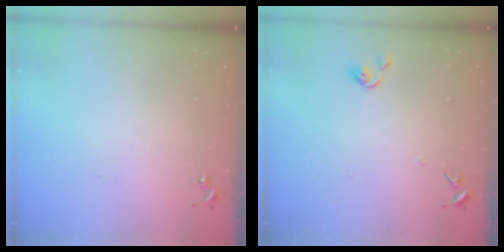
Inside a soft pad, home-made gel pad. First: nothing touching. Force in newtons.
{"total": 6.7, "press": 6.7, "slide": 0.6}